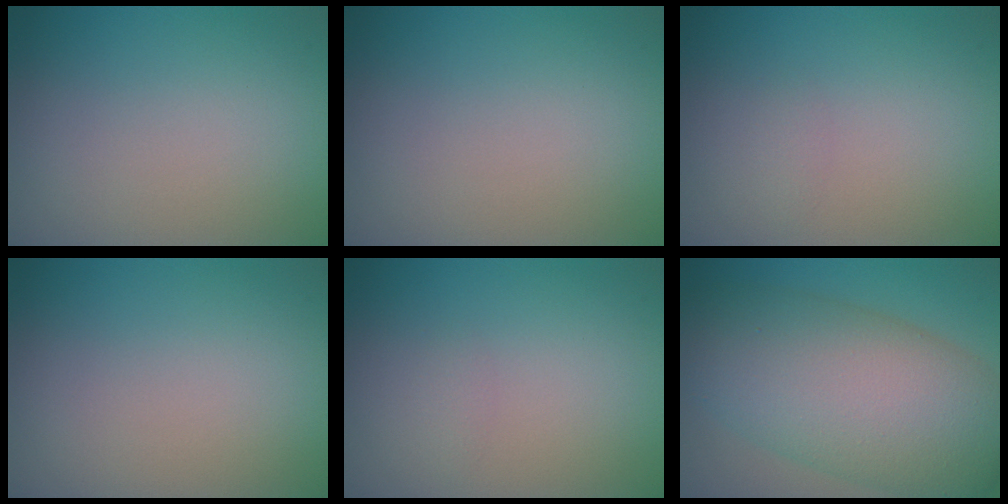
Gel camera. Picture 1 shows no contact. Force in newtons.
{"total": 0.0}
{"total": 0.6, "press": 0.6, "slide": 0.0}
{"total": 0.0}
{"total": 0.6, "press": 0.6, "slide": 0.0}
{"total": 12.2, "press": 12.2, "slide": 0.4}